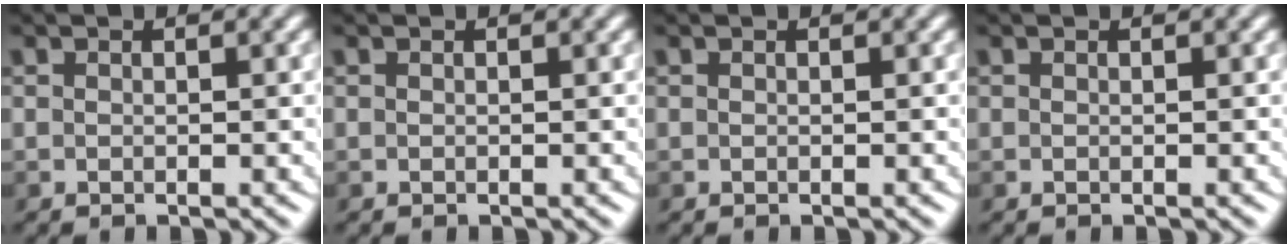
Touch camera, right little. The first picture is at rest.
{"total": 0.0}
{"total": 0.0}
{"total": 0.0}